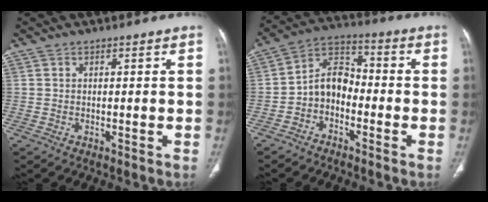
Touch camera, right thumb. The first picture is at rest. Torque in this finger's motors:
{"motor_torque": [0.17, 0.11, 0.14, -0.03, 0.15]}